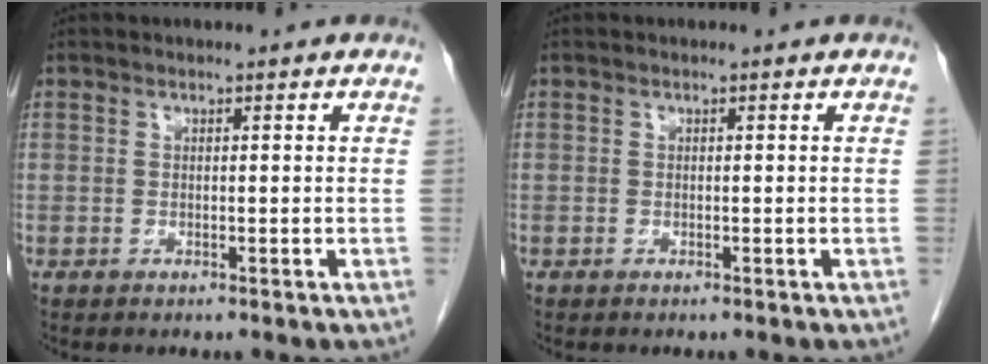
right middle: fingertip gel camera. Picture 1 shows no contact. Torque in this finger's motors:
{"motor_torque": [0.01, 0.00, -0.10, -0.07]}